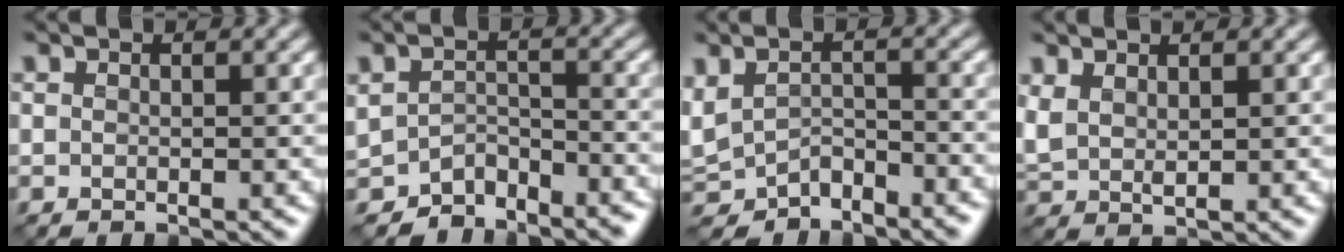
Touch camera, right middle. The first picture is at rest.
{"total": 4.3, "force": [-4.1, 1.3, 0.2], "torque": [0.008, -0.008, -0.074]}
{"total": 4.9, "force": [-4.4, 1.9, 1.2], "torque": [-0.017, -0.010, -0.083]}
{"total": 2.1, "force": [1.0, 1.0, 1.6], "torque": [-0.045, 0.006, 0.024]}